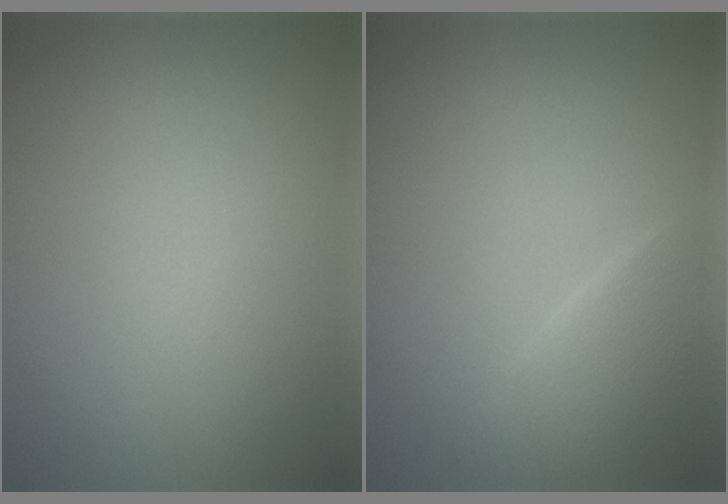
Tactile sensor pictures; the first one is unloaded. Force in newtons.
{"total": 2.8, "press": 2.8, "slide": 0.3}